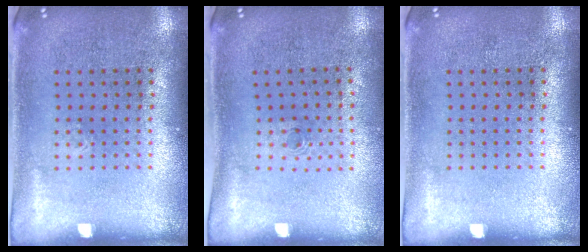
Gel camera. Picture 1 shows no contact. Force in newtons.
{"total": 0.5, "press": 0.3, "slide": 0.4}
{"total": 0.0}